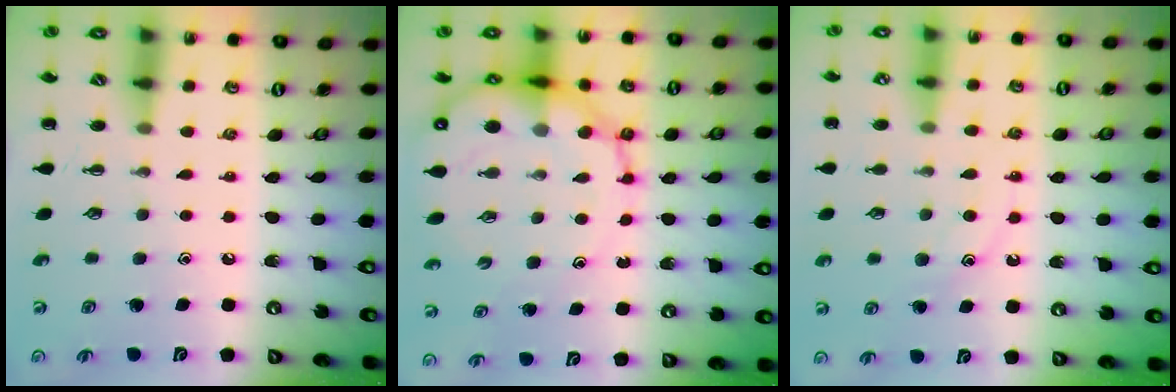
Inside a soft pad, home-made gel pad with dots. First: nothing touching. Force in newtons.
{"total": 16.6, "press": 16.1, "slide": 4.1}
{"total": 11.9, "press": 11.9, "slide": 0.8}